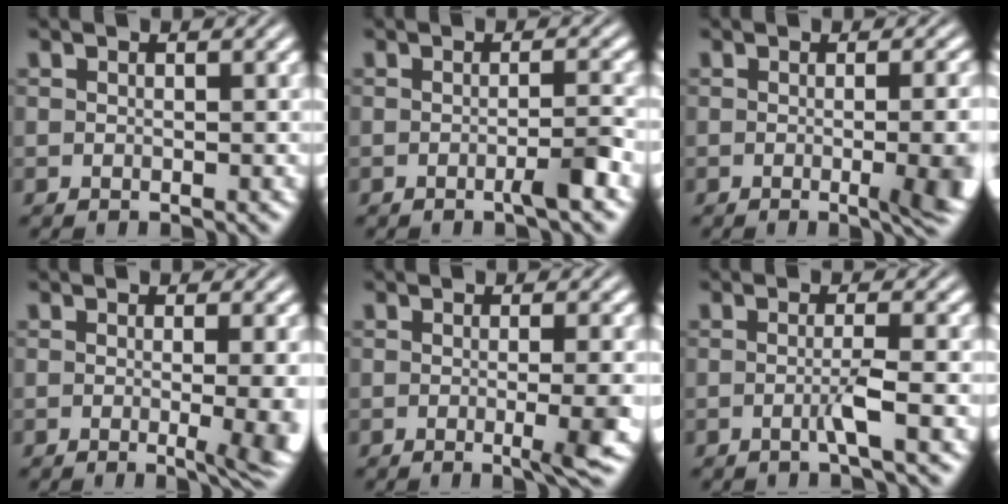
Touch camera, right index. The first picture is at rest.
{"total": 2.0, "force": [-1.1, -0.1, 1.7], "torque": [-0.020, 0.004, -0.022]}
{"total": 4.9, "force": [-1.2, 0.8, 4.7], "torque": [-0.049, -0.004, -0.021]}
{"total": 4.4, "force": [-0.8, 0.5, 4.3], "torque": [-0.047, -0.008, -0.015]}
{"total": 3.3, "force": [-0.8, 0.0, 3.2], "torque": [-0.042, -0.003, -0.015]}
{"total": 1.8, "force": [-0.8, -0.8, 1.4], "torque": [-0.019, -0.002, -0.015]}